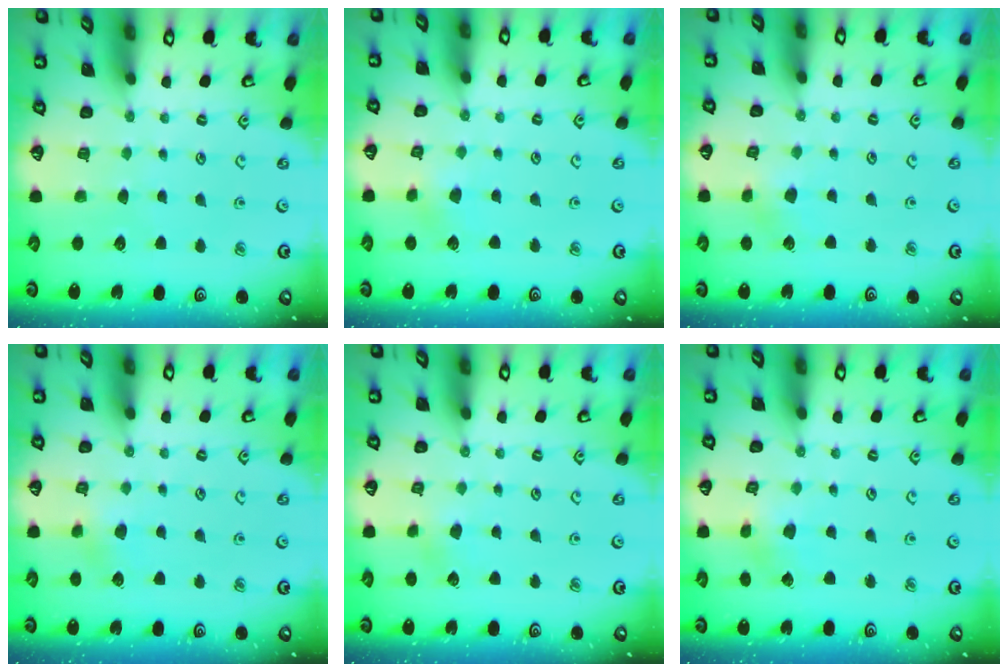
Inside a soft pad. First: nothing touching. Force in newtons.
{"total": 2.9, "press": 2.9, "slide": 0.3}
{"total": 3.0, "press": 3.0, "slide": 0.4}
{"total": 4.0, "press": 3.9, "slide": 0.8}
{"total": 1.8, "press": 1.7, "slide": 0.2}
{"total": 2.4, "press": 2.4, "slide": 0.3}